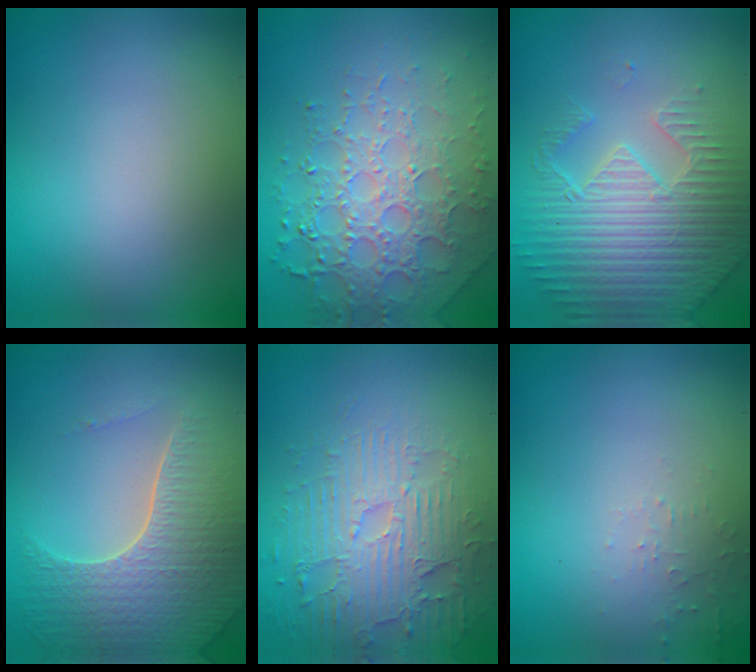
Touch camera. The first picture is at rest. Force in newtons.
{"total": 7.1, "press": 5.1, "slide": 4.9}
{"total": 5.0, "press": 4.8, "slide": 1.4}
{"total": 6.2, "press": 4.9, "slide": 3.9}
{"total": 4.6, "press": 4.2, "slide": 1.9}
{"total": 1.2, "press": 1.2, "slide": 0.3}